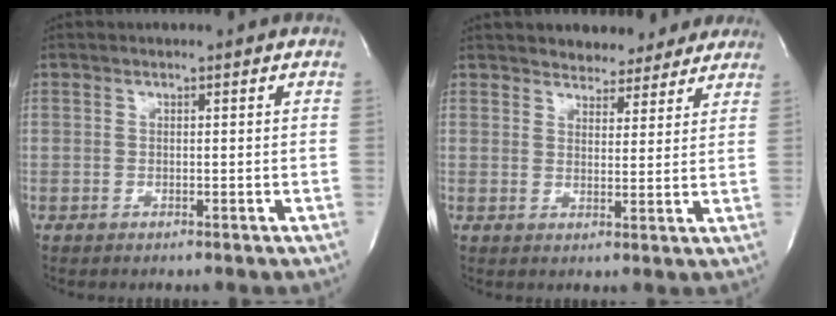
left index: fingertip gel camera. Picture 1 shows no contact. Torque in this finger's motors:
{"motor_torque": [0.11, -0.07, 0.03, 0.01]}